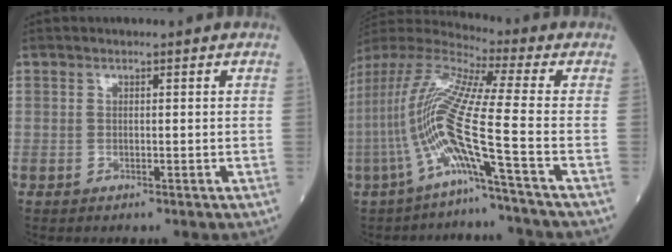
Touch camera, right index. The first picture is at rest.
{"total": 15.7, "force": [-5.7, -1.6, 14.5], "torque": [-0.312, 0.002, -0.123]}